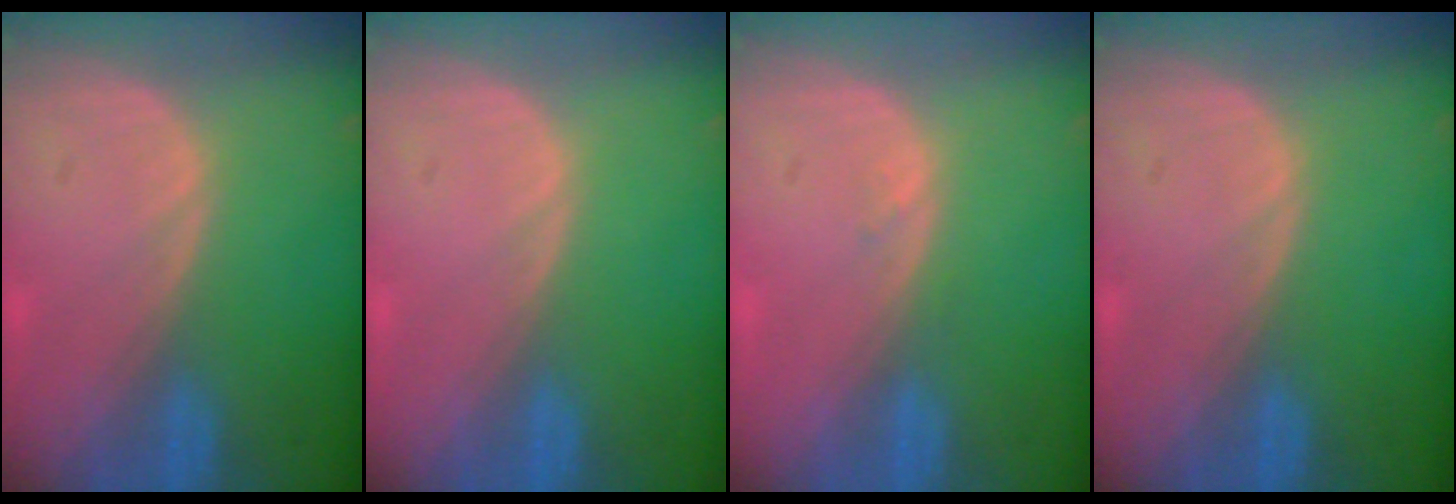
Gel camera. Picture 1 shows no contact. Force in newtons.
{"total": 0.0}
{"total": 0.7, "press": 0.6, "slide": 0.3}
{"total": 0.0}